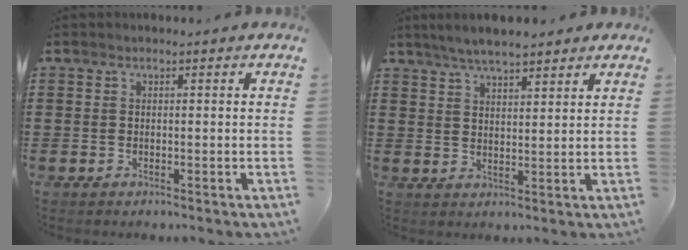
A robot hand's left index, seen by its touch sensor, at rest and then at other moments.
{"total": 4.6, "force": [4.1, 0.8, 2.0], "torque": [-0.049, -0.002, 0.076]}